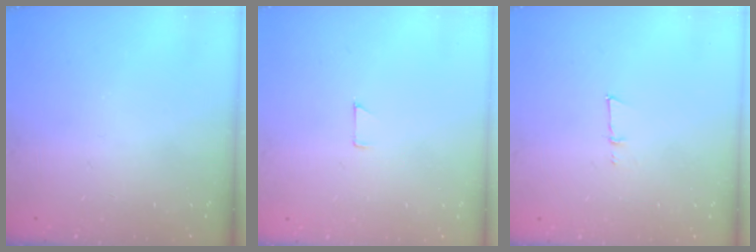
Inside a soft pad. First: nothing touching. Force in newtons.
{"total": 3.8, "press": 3.8, "slide": 0.3}
{"total": 4.2, "press": 4.0, "slide": 1.1}